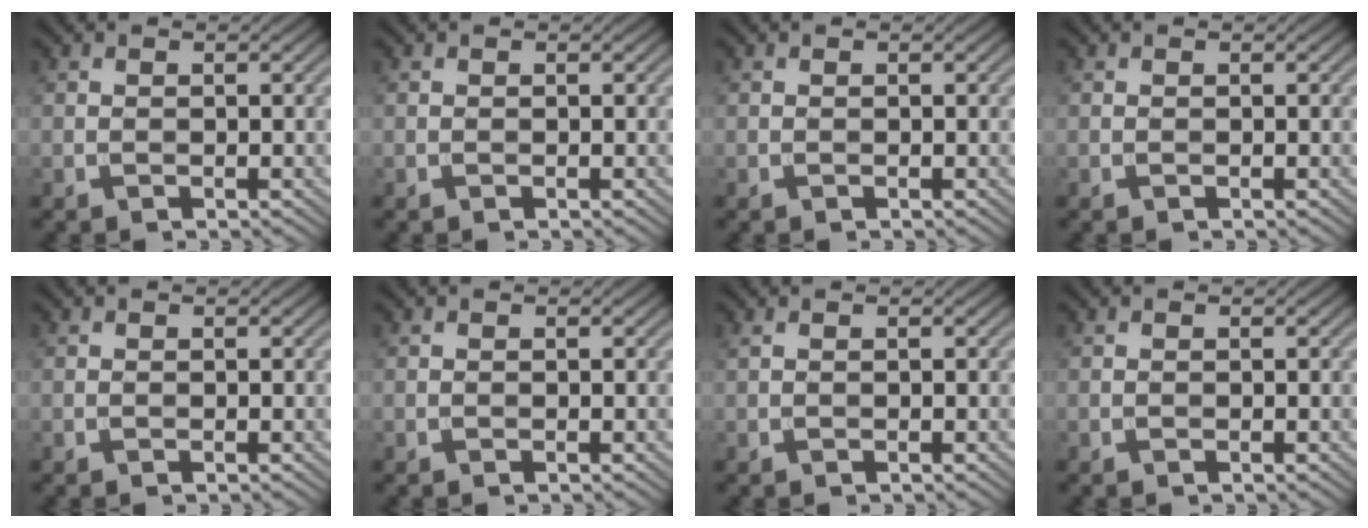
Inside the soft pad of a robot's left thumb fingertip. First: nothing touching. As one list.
[{"total": 0.0}, {"total": 0.0}, {"total": 0.0}, {"total": 0.0}, {"total": 0.0}, {"total": 0.6, "force": [0.3, 0.1, 0.5], "torque": [-0.015, 0.006, 0.005]}, {"total": 0.0}]